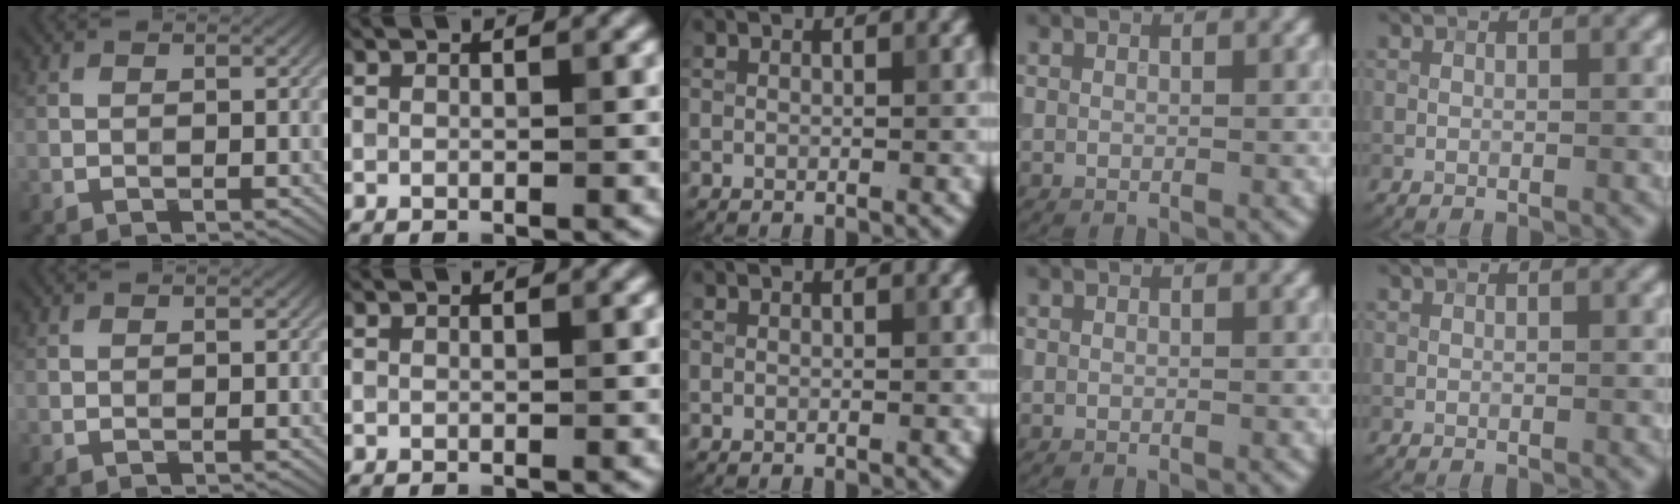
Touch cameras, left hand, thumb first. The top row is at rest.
{}